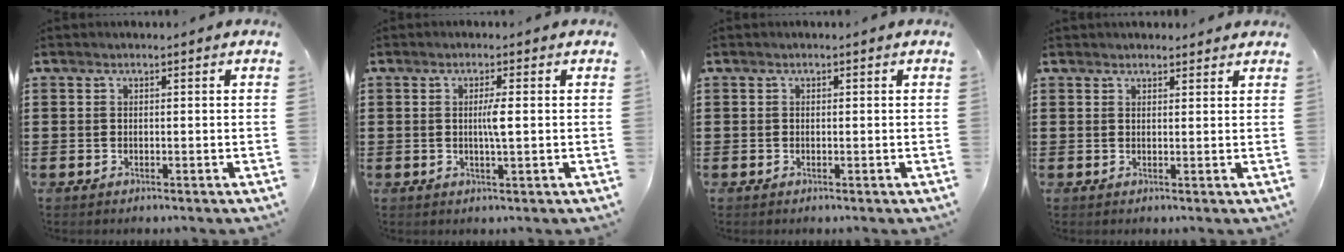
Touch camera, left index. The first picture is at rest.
{"total": 2.7, "force": [0.2, 0.1, 2.7], "torque": [-0.053, -0.005, 0.001]}
{"total": 0.0}
{"total": 1.7, "force": [1.6, 0.4, 0.2], "torque": [-0.006, 0.003, 0.032]}